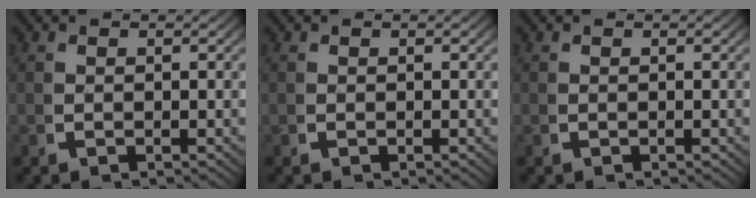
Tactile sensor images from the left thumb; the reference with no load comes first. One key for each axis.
{"total": 0.0}
{"total": 0.0}